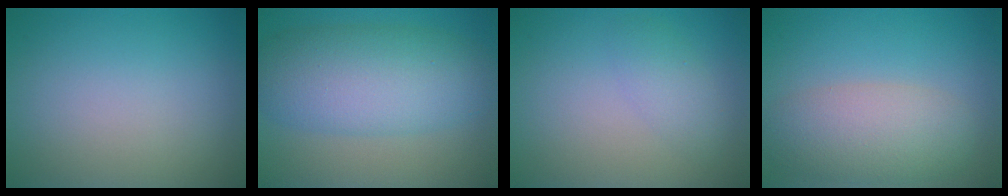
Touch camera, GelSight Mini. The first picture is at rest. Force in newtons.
{"total": 8.1, "press": 8.1, "slide": 0.3}
{"total": 1.9, "press": 1.9, "slide": 0.1}
{"total": 5.3, "press": 5.3, "slide": 0.2}